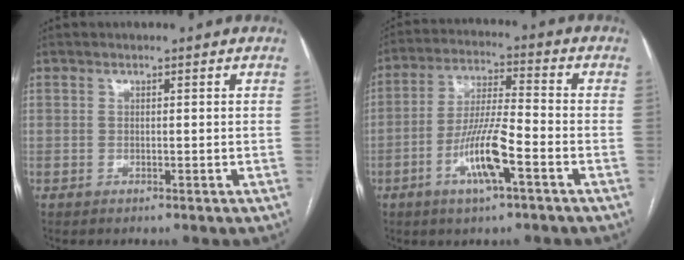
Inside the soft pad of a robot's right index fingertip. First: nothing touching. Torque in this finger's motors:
{"motor_torque": [1.78, -0.36, 0.83, 0.21]}